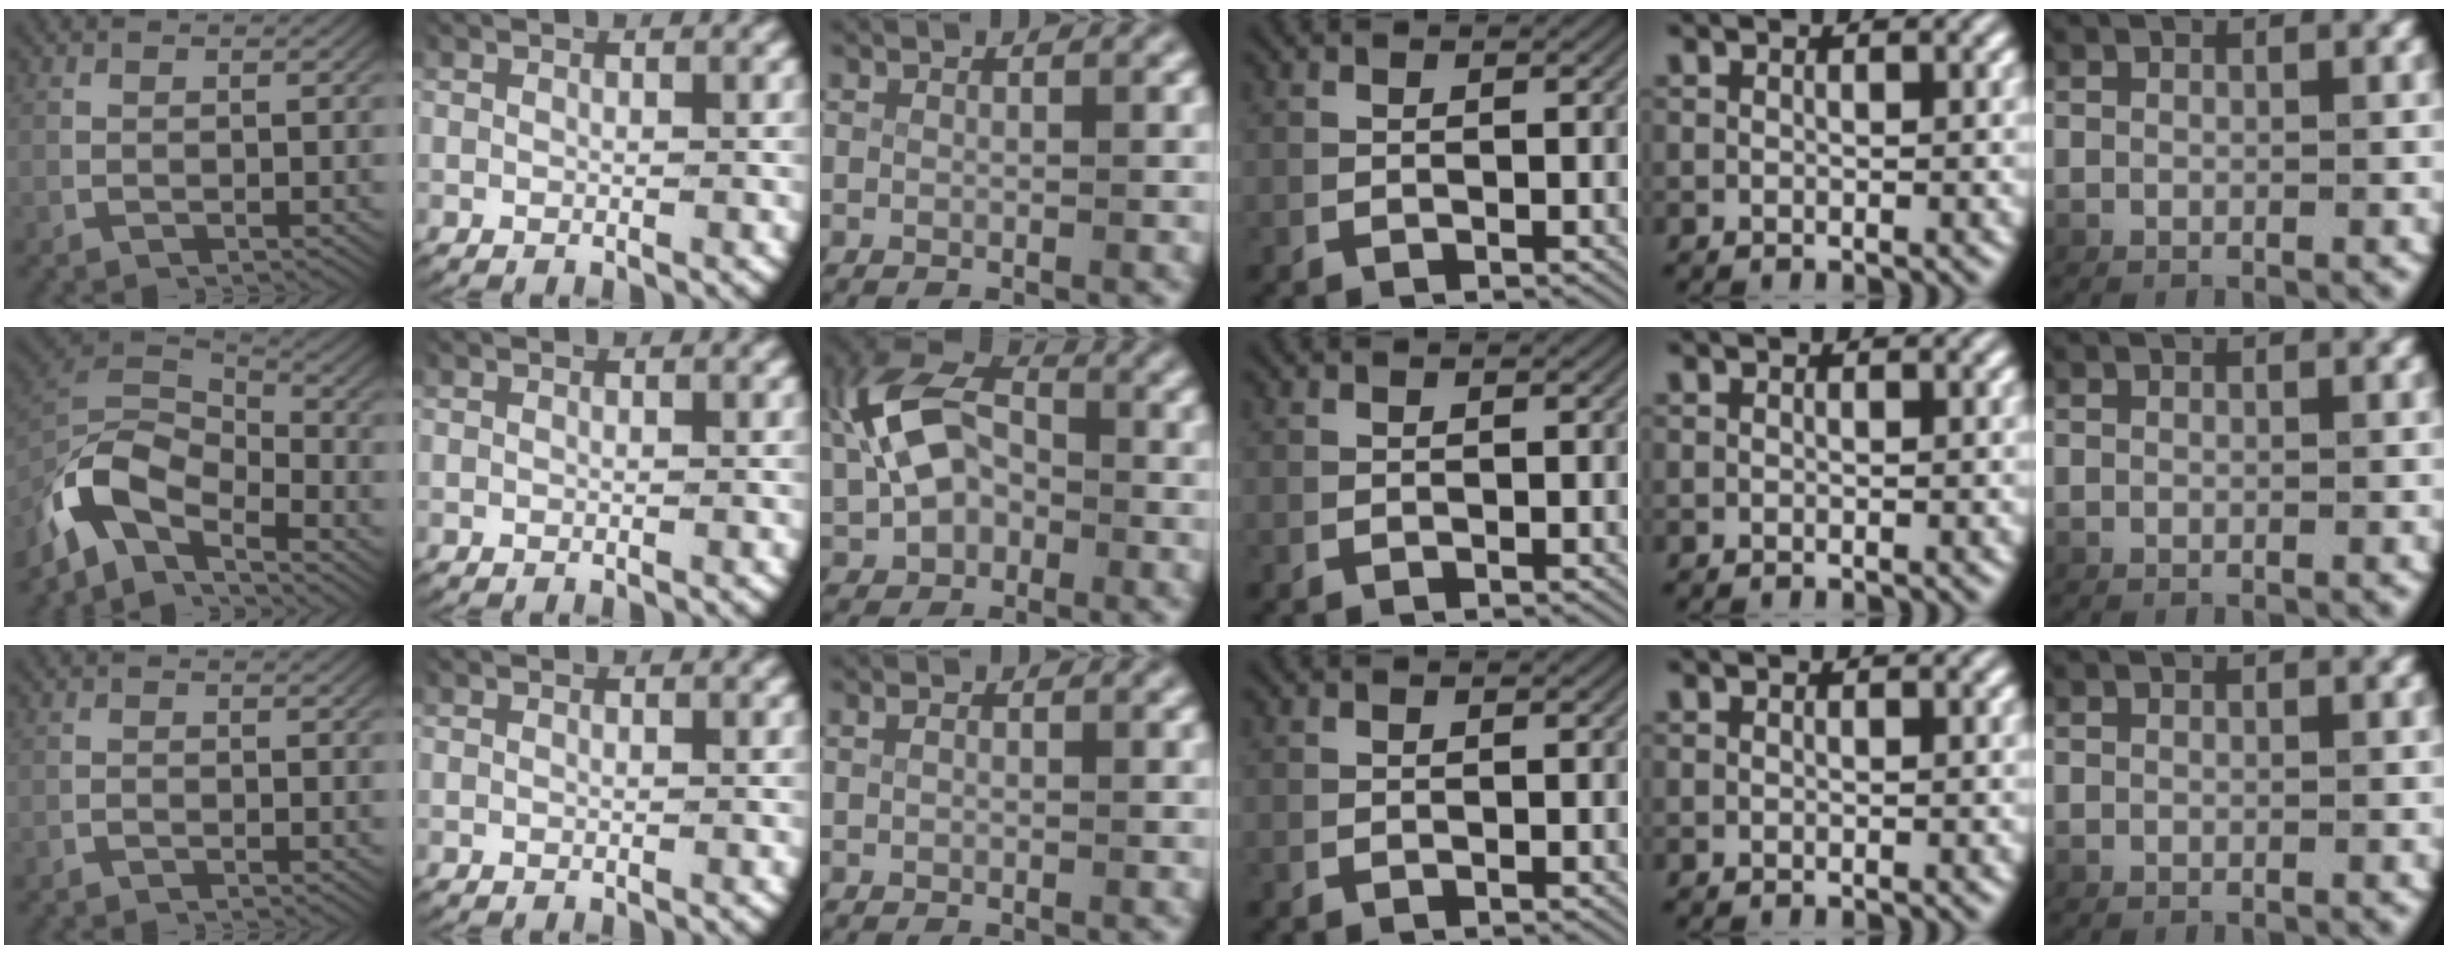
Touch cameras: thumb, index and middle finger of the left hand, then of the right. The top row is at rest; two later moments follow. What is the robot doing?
{"motion": "lift_and_place", "object": "fork"}